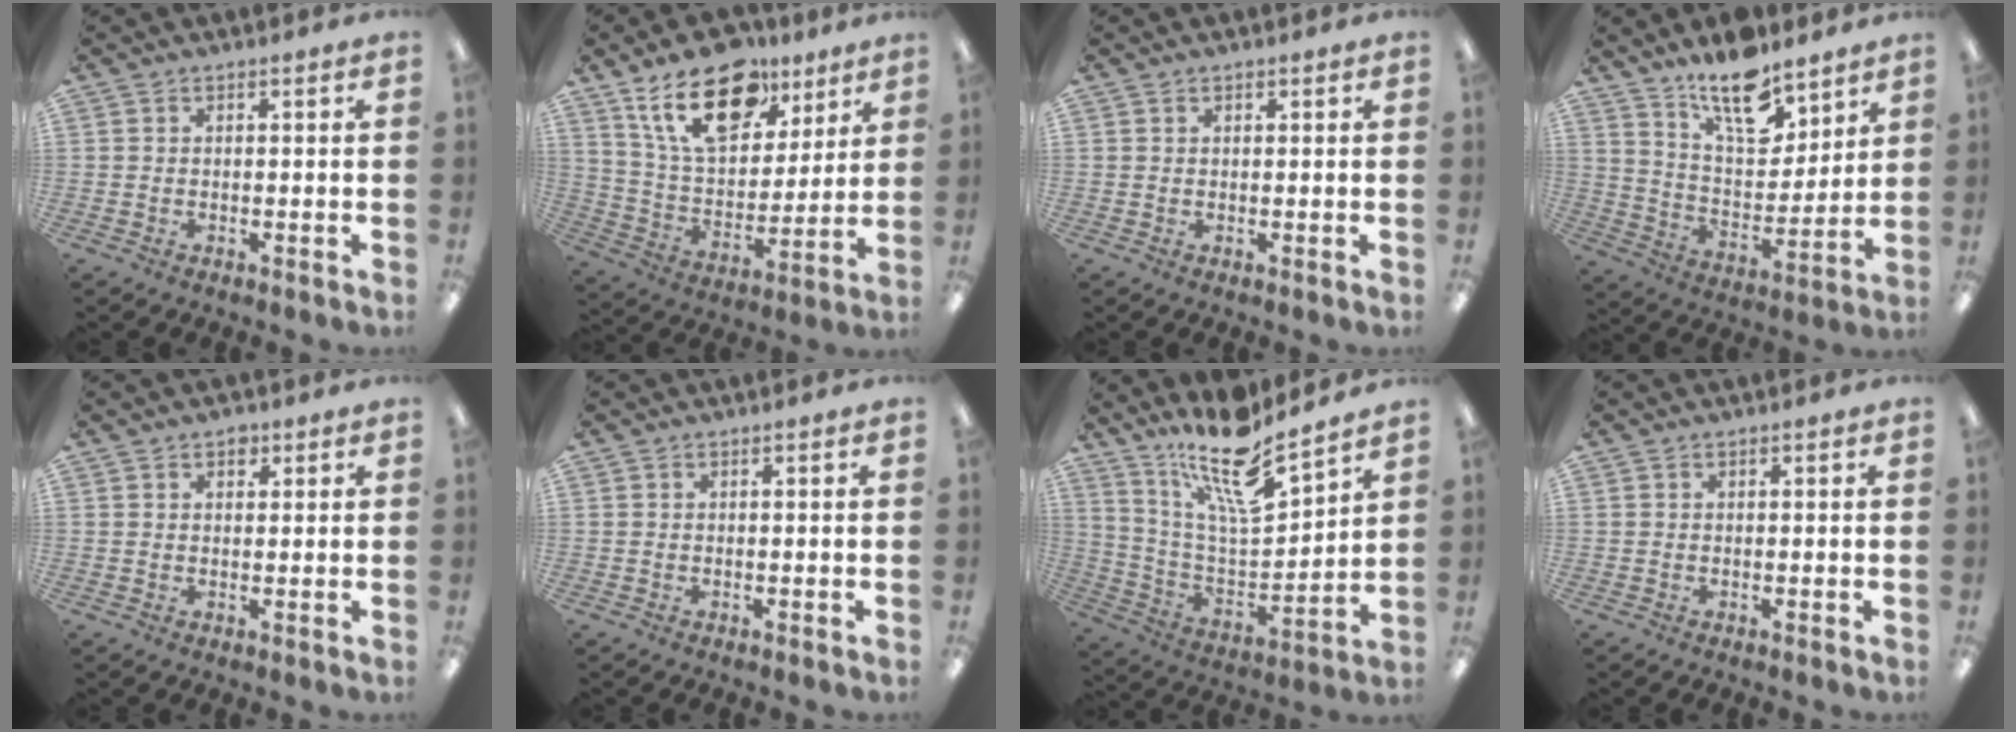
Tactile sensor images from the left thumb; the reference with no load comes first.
{"total": 20.9, "force": [12.3, 11.5, 12.5], "torque": [-0.202, -0.050, 0.217]}
{"total": 0.6, "force": [0.5, 0.3, 0.2], "torque": [0.004, -0.002, 0.006]}
{"total": 15.1, "force": [11.6, 6.1, 7.5], "torque": [-0.117, -0.076, 0.203]}
{"total": 2.3, "force": [1.5, 1.4, 1.0], "torque": [0.003, -0.007, 0.022]}
{"total": 0.0}
{"total": 16.5, "force": [13.1, 3.6, 9.4], "torque": [-0.178, -0.092, 0.222]}
{"total": 0.0}